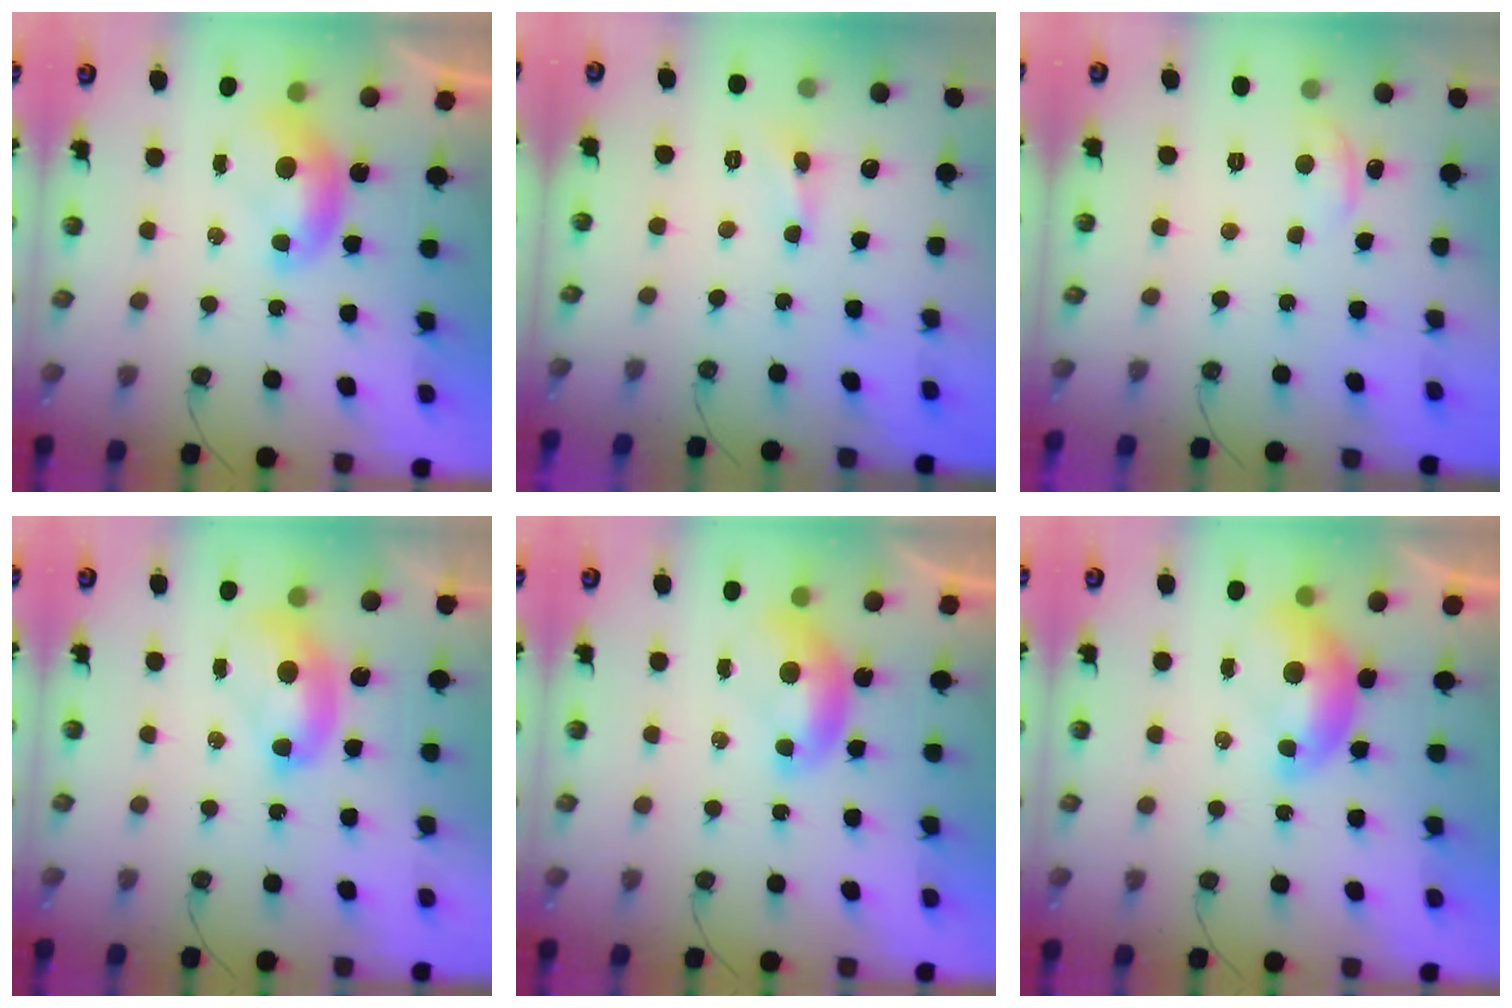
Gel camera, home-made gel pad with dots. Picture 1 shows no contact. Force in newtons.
{"total": 1.2, "press": 1.1, "slide": 0.5}
{"total": 1.1, "press": 0.8, "slide": 0.7}
{"total": 2.5, "press": 2.5, "slide": 0.1}
{"total": 0.0}
{"total": 1.7, "press": 1.5, "slide": 0.6}